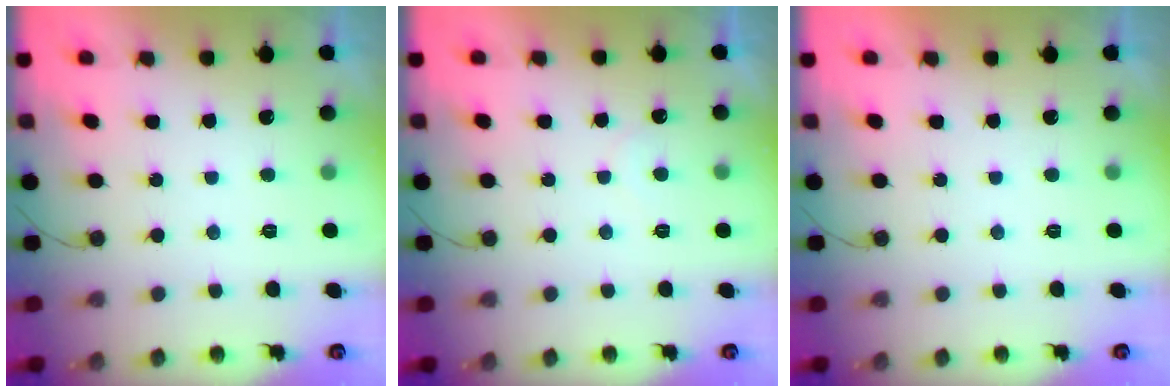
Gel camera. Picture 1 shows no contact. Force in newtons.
{"total": 4.7, "press": 4.7, "slide": 0.3}
{"total": 1.6, "press": 1.6, "slide": 0.0}